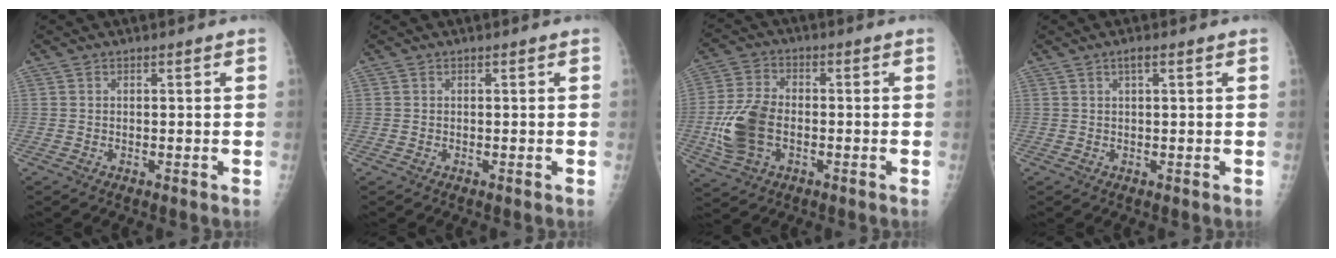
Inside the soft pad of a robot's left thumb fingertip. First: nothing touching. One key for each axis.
{"total": 0.0}
{"total": 11.1, "fx": -2.3, "fy": 7.2, "fz": 8.1, "tx": -0.166, "ty": 0.012, "tz": -0.044}
{"total": 1.6, "fx": 0.8, "fy": 0.3, "fz": 1.4, "tx": -0.025, "ty": 0.004, "tz": 0.013}